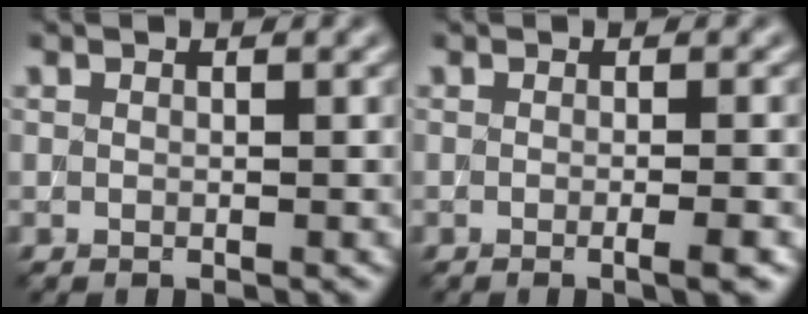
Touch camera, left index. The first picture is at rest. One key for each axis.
{"total": 3.0, "fx": -0.5, "fy": 1.1, "fz": 2.7, "tx": -0.010, "ty": 0.003, "tz": -0.015}